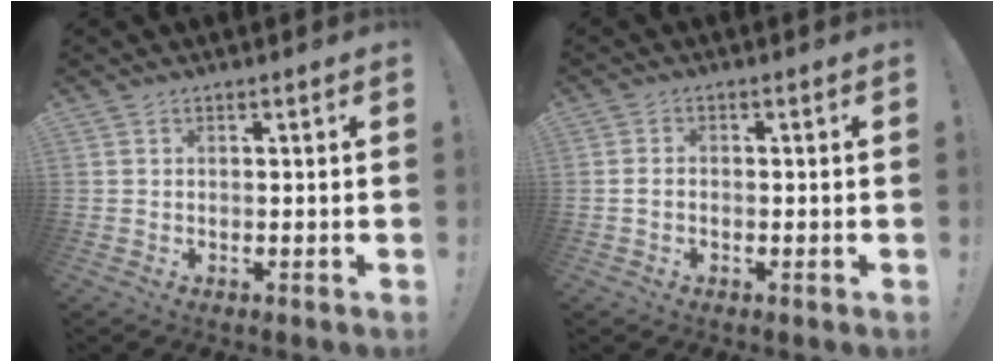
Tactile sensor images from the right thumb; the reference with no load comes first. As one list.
[{"total": 1.5, "force": [-0.7, 0.9, 0.9], "torque": [-0.014, 0.005, -0.012]}]